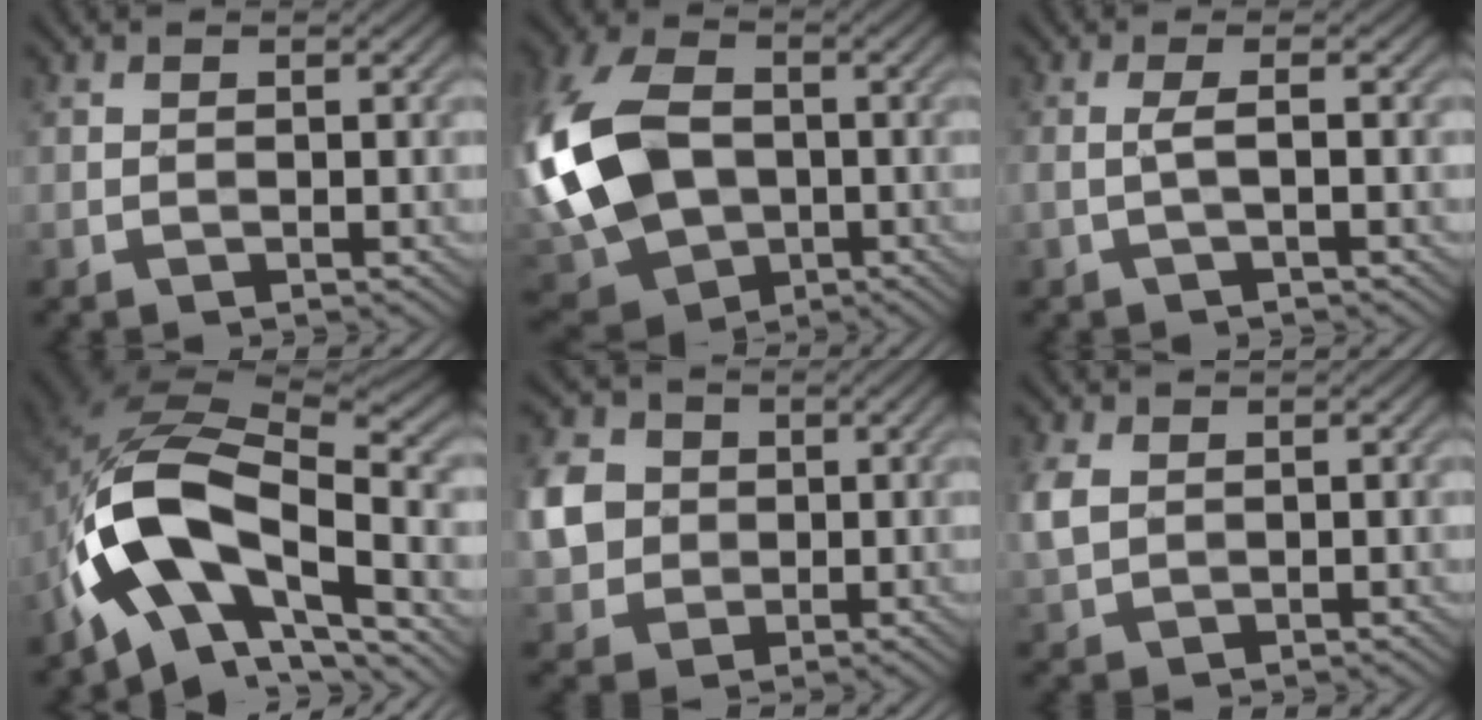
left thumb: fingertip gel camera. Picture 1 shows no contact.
{"total": 16.7, "force": [-1.7, 11.9, 11.7], "torque": [-0.308, -0.006, -0.040]}
{"total": 1.8, "force": [-0.3, 0.2, 1.7], "torque": [-0.031, 0.007, -0.016]}
{"total": 14.4, "force": [-5.2, 7.4, 11.2], "torque": [-0.219, -0.007, -0.107]}
{"total": 6.4, "force": [0.4, 5.8, 2.7], "torque": [-0.086, 0.003, 0.005]}
{"total": 3.4, "force": [0.8, 2.5, 2.2], "torque": [-0.069, 0.002, 0.018]}